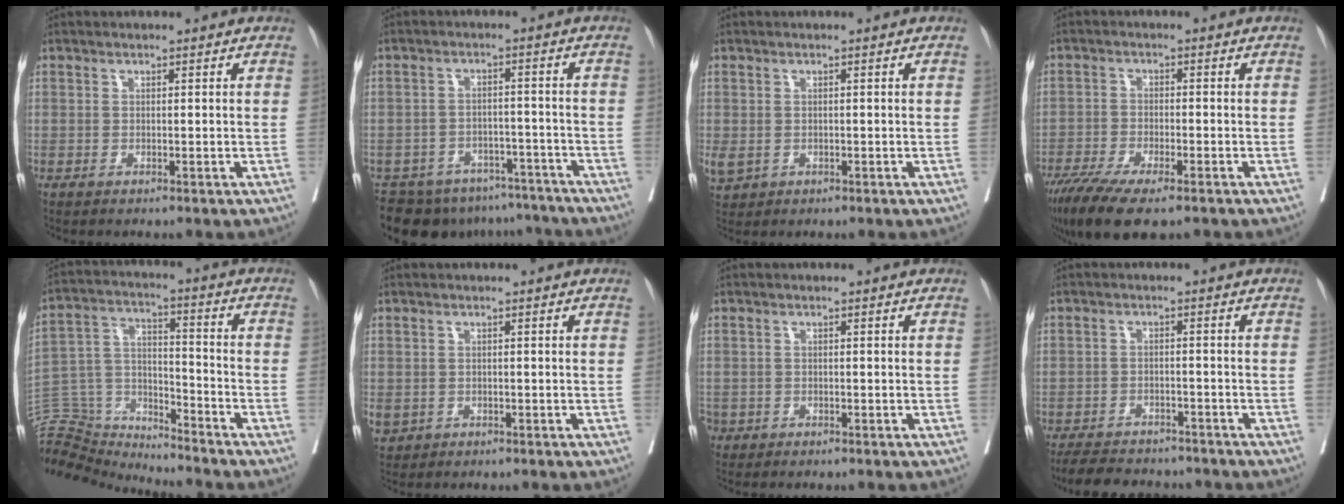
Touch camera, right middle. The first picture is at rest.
{"total": 14.1, "force": [-11.8, 6.9, 3.6], "torque": [-0.061, 0.013, -0.147]}
{"total": 2.8, "force": [-0.6, 2.3, 1.5], "torque": [-0.039, -0.004, 0.002]}
{"total": 11.7, "force": [-8.5, 2.8, 7.5], "torque": [-0.124, -0.023, -0.139]}
{"total": 13.2, "force": [-13.1, 2.1, 0.2], "torque": [-0.016, 0.057, -0.240]}
{"total": 3.3, "force": [-1.2, 2.9, 1.1], "torque": [-0.024, -0.002, -0.013]}
{"total": 1.4, "force": [-0.7, 1.2, 0.2], "torque": [-0.008, 0.002, -0.013]}
{"total": 9.9, "force": [-8.9, 3.2, 3.0], "torque": [-0.049, -0.003, -0.126]}